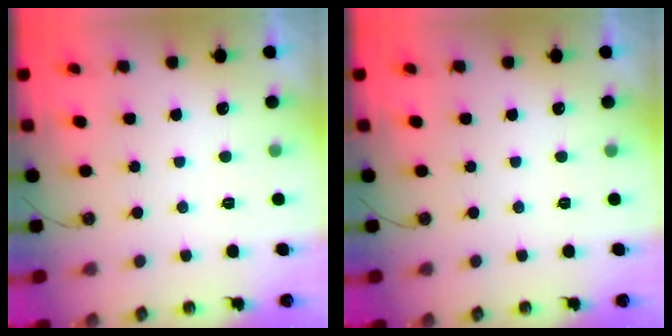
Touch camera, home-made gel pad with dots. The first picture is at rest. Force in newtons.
{"total": 0.0}